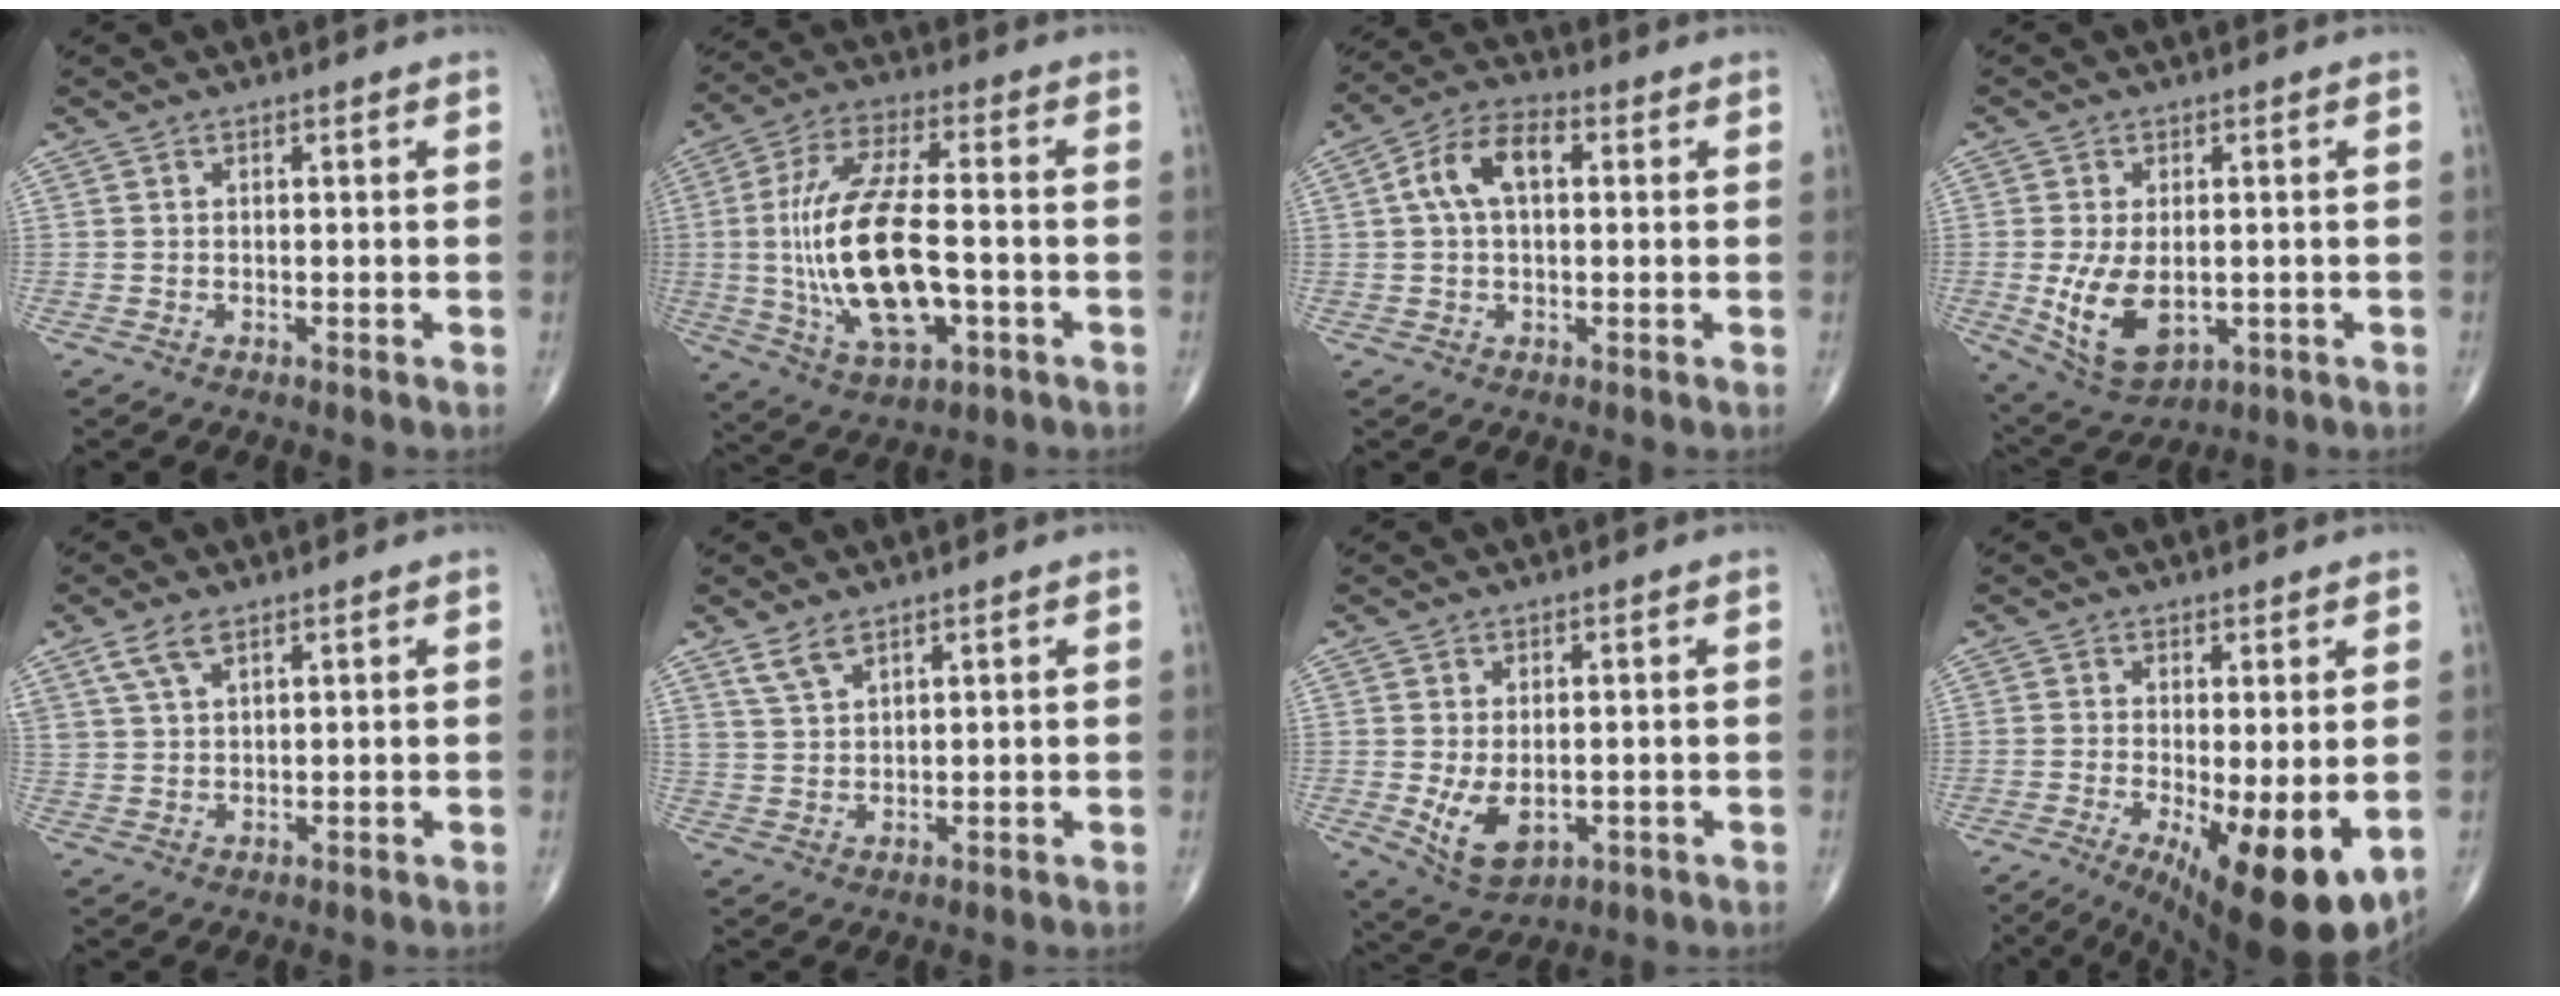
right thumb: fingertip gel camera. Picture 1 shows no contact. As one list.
[{"total": 19.3, "force": [-2.4, 8.2, 17.4], "torque": [-0.347, 0.015, -0.034]}, {"total": 8.7, "force": [1.6, 4.8, 7.1], "torque": [-0.134, 0.027, 0.022]}, {"total": 10.7, "force": [-1.5, 6.2, 8.6], "torque": [-0.150, -0.014, -0.010]}, {"total": 4.5, "force": [2.8, 1.9, 2.9], "torque": [-0.061, -0.003, 0.062]}, {"total": 3.7, "force": [2.8, 1.4, 2.0], "torque": [-0.041, -0.012, 0.063]}, {"total": 7.4, "force": [-1.0, 4.4, 5.9], "torque": [-0.098, -0.016, -0.004]}, {"total": 14.0, "force": [-3.6, 4.3, 12.8], "torque": [-0.171, -0.024, -0.039]}]